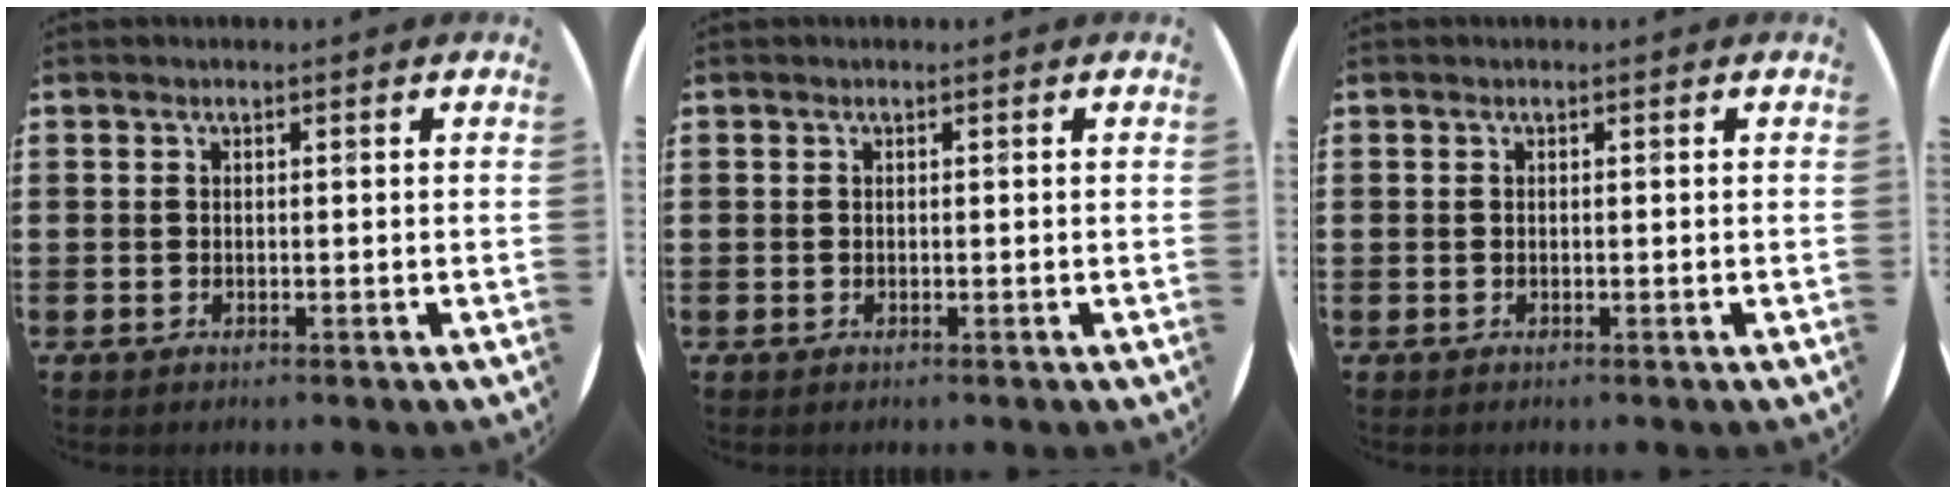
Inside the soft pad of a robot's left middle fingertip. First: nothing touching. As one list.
[{"total": 0.0}, {"total": 0.0}]